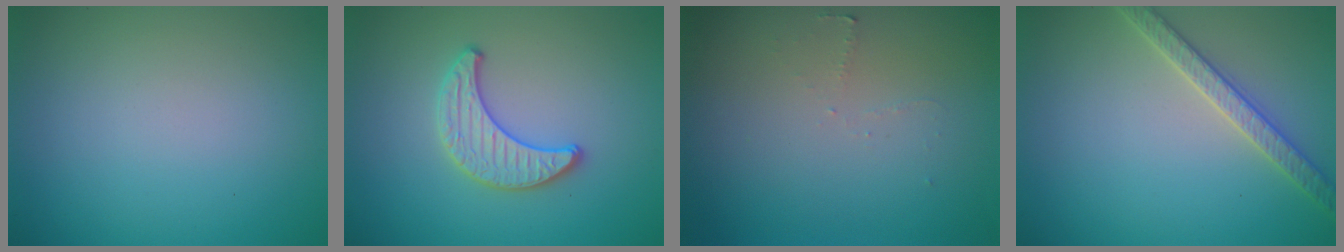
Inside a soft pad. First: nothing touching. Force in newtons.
{"total": 2.4, "press": 2.4, "slide": 0.1}
{"total": 0.9, "press": 0.8, "slide": 0.3}
{"total": 2.8, "press": 2.8, "slide": 0.6}